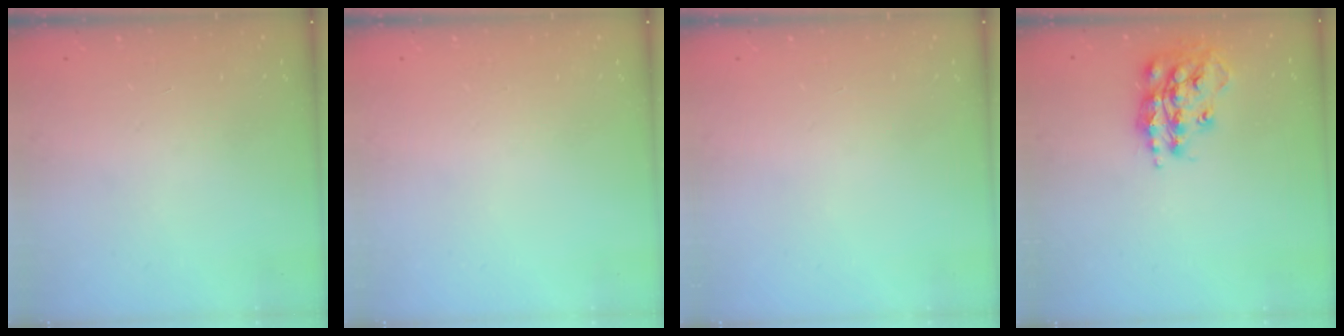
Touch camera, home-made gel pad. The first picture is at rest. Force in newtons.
{"total": 0.0}
{"total": 0.0}
{"total": 15.5, "press": 15.4, "slide": 1.3}